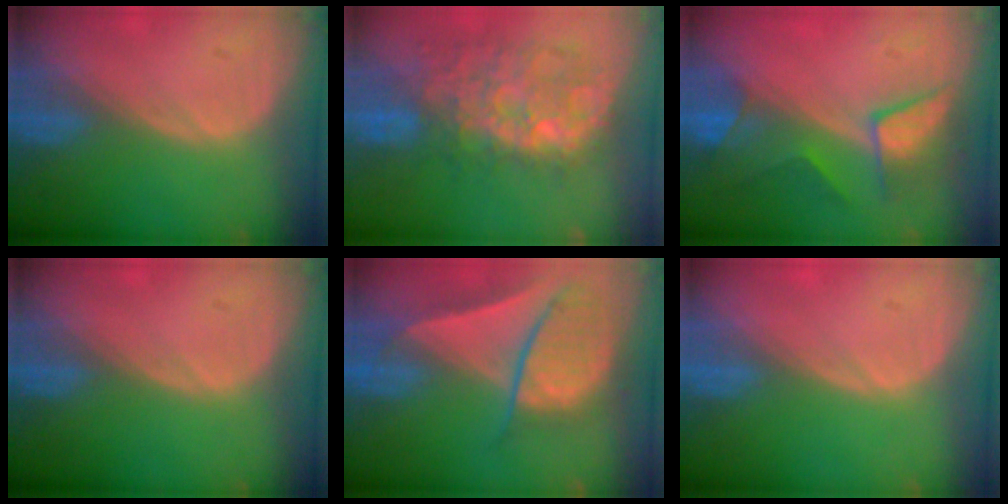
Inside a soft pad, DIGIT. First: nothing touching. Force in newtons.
{"total": 11.0, "press": 10.3, "slide": 3.9}
{"total": 7.5, "press": 7.0, "slide": 2.6}
{"total": 0.0}
{"total": 9.4, "press": 8.1, "slide": 4.8}
{"total": 0.0}